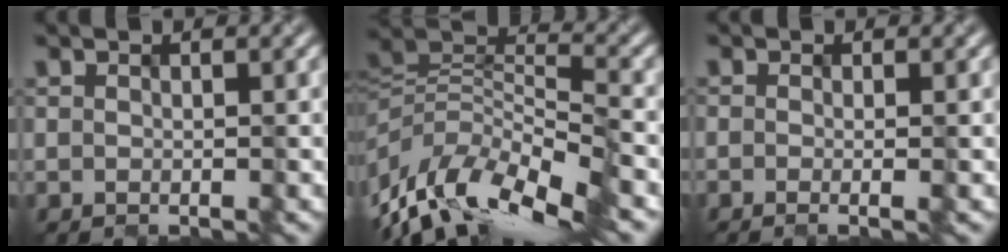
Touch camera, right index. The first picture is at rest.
{"total": 11.7, "force": [-6.3, 4.5, 8.8], "torque": [-0.183, 0.000, -0.103]}
{"total": 1.0, "force": [-0.4, 0.2, 0.9], "torque": [-0.012, 0.003, -0.017]}